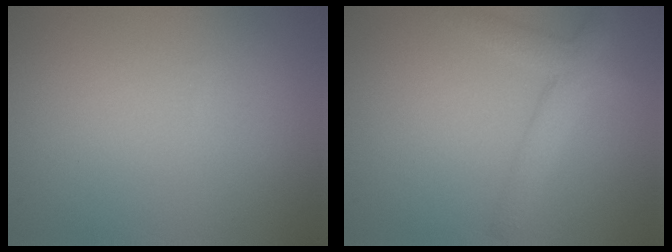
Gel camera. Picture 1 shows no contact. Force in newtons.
{"total": 3.3, "press": 3.3, "slide": 0.2}